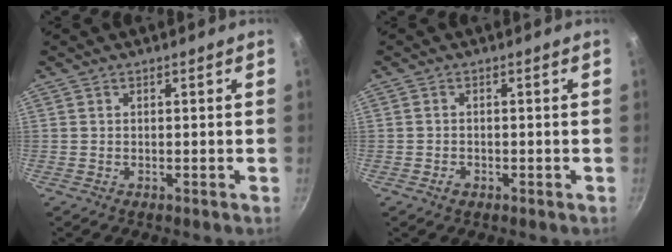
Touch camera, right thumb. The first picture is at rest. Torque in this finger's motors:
{"motor_torque": [-0.32, 0.03, -0.04, 0.20, 0.03]}